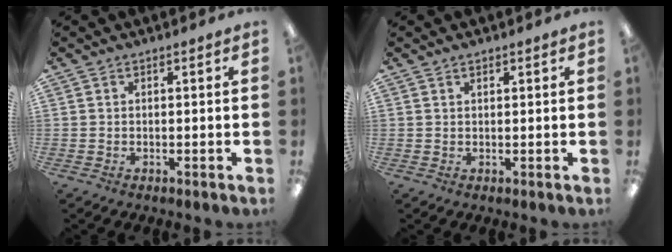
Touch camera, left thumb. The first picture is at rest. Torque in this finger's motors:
{"motor_torque": [0.02, -0.01, -0.44, 0.29, -0.01]}